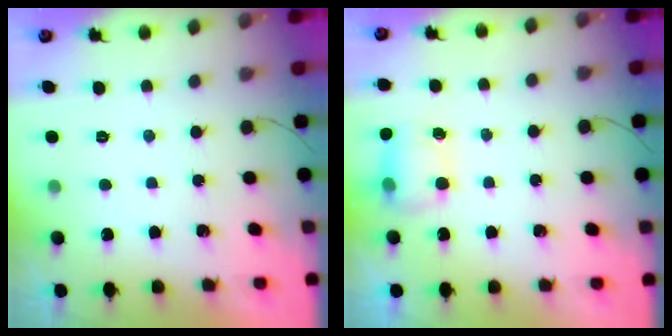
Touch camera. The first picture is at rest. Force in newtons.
{"total": 9.7, "press": 6.9, "slide": 6.8}